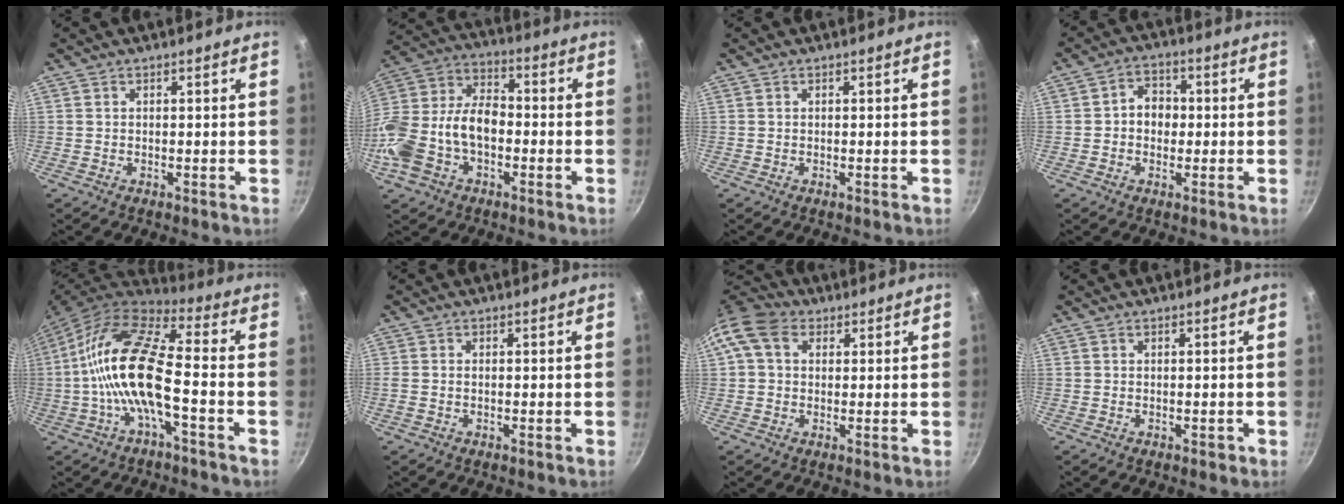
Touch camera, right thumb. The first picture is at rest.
{"total": 19.2, "force": [-4.2, 12.7, 13.8], "torque": [-0.265, 0.049, -0.089]}
{"total": 0.0}
{"total": 5.8, "force": [-0.2, 4.8, 3.3], "torque": [-0.020, 0.013, -0.010]}
{"total": 16.3, "force": [-3.0, 5.5, 15.1], "torque": [-0.295, 0.039, -0.075]}
{"total": 0.9, "force": [-0.2, 0.6, 0.6], "torque": [-0.014, 0.003, -0.005]}
{"total": 8.5, "force": [2.5, 6.4, 5.0], "torque": [-0.082, 0.013, 0.028]}
{"total": 0.9, "force": [-0.4, 0.5, 0.6], "torque": [-0.007, 0.004, -0.004]}